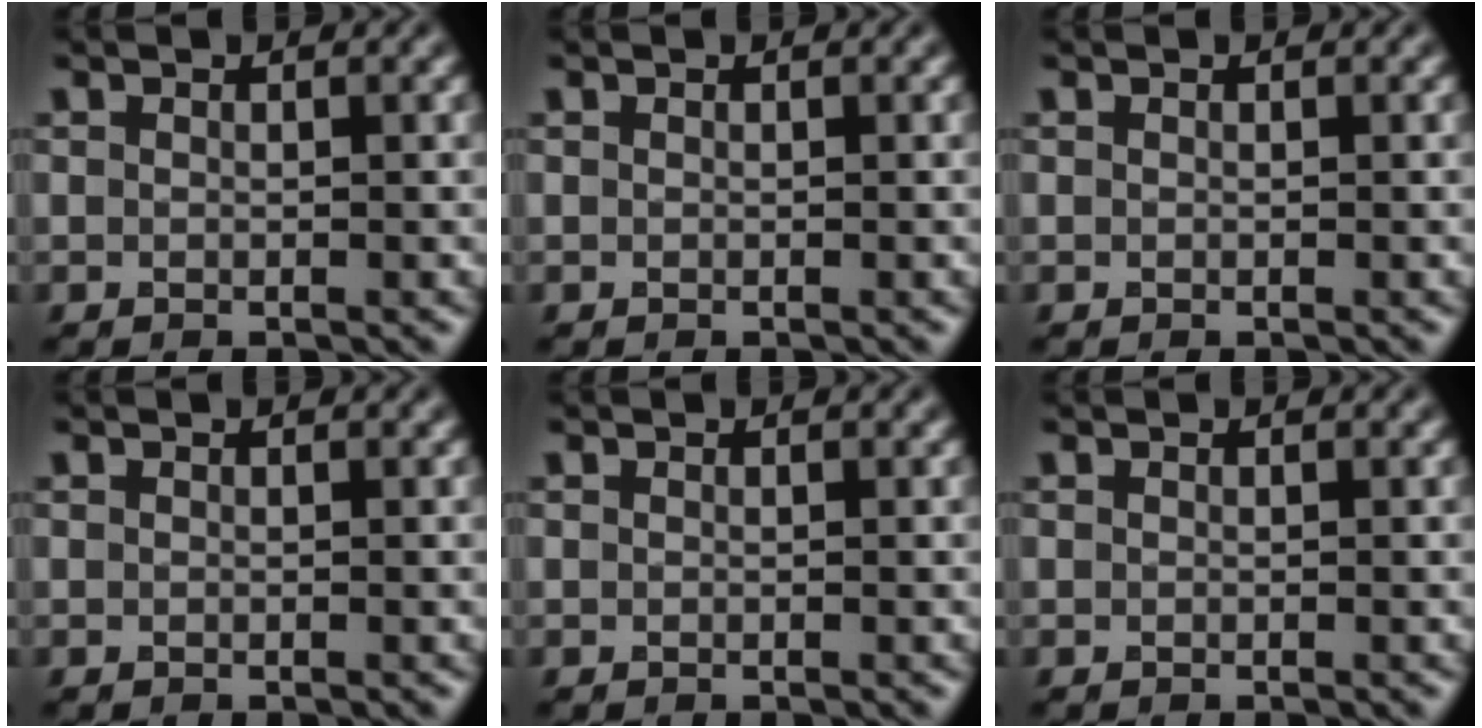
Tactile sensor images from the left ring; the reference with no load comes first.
{"total": 0.0}
{"total": 0.0}
{"total": 0.0}
{"total": 0.0}
{"total": 0.0}